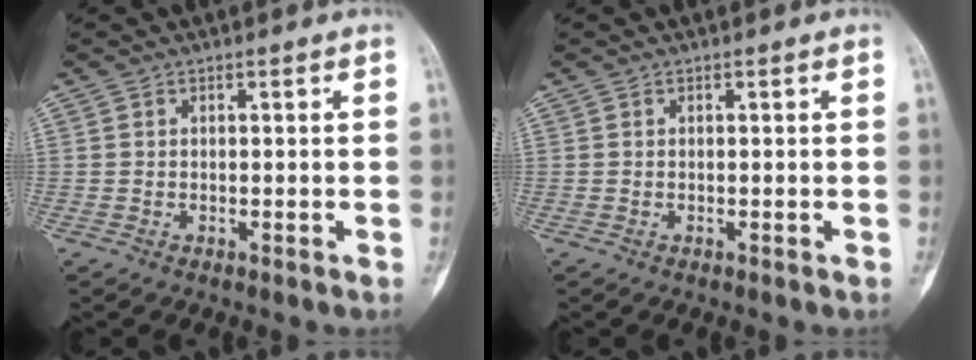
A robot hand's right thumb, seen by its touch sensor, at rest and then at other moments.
{"total": 0.0}